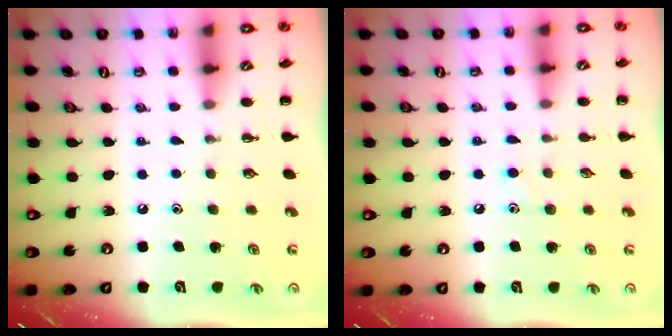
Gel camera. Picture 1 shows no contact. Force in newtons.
{"total": 5.0, "press": 4.8, "slide": 1.3}